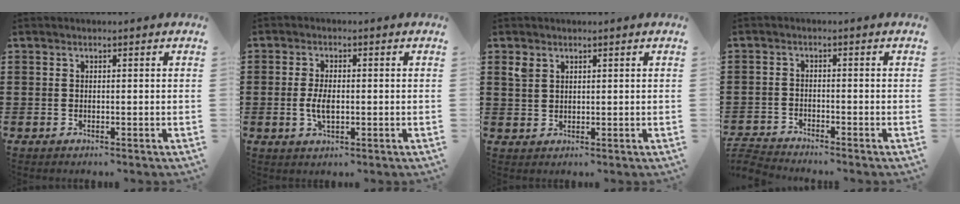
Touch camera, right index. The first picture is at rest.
{"total": 3.8, "force": [-0.4, 1.7, 3.4], "torque": [-0.077, -0.003, -0.012]}
{"total": 2.5, "force": [1.6, 1.8, 0.8], "torque": [-0.022, 0.008, 0.030]}
{"total": 2.7, "force": [-2.7, 0.0, -0.1], "torque": [-0.011, -0.003, -0.062]}